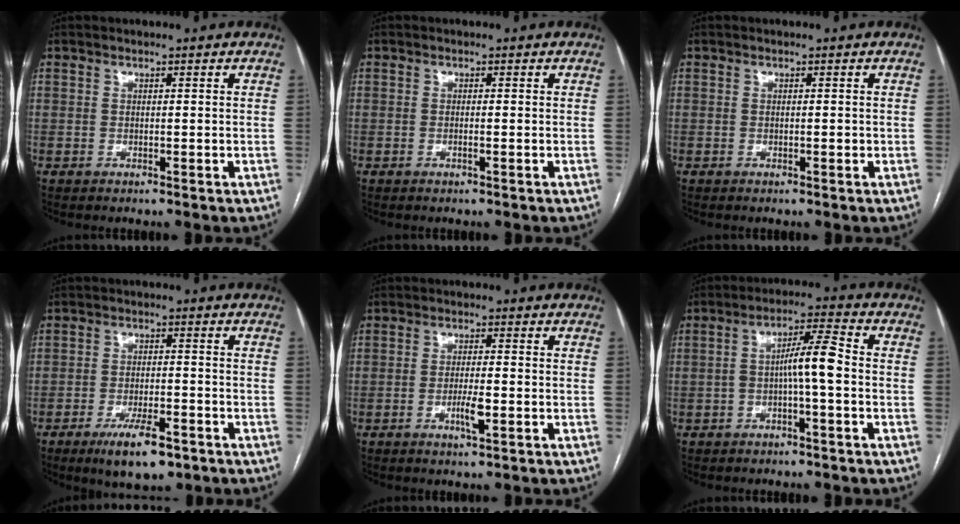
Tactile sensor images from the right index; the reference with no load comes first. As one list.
[{"total": 0.7, "force": [-0.2, 0.0, 0.6], "torque": [-0.013, 0.001, -0.003]}, {"total": 0.7, "force": [-0.1, 0.2, 0.6], "torque": [-0.011, 0.000, -0.001]}, {"total": 7.4, "force": [-4.6, 2.3, 5.3], "torque": [-0.094, -0.007, -0.069]}, {"total": 3.6, "force": [-1.2, 0.4, 3.3], "torque": [-0.063, -0.003, -0.020]}, {"total": 6.3, "force": [-1.0, 0.3, 6.2], "torque": [-0.107, 0.020, -0.017]}]